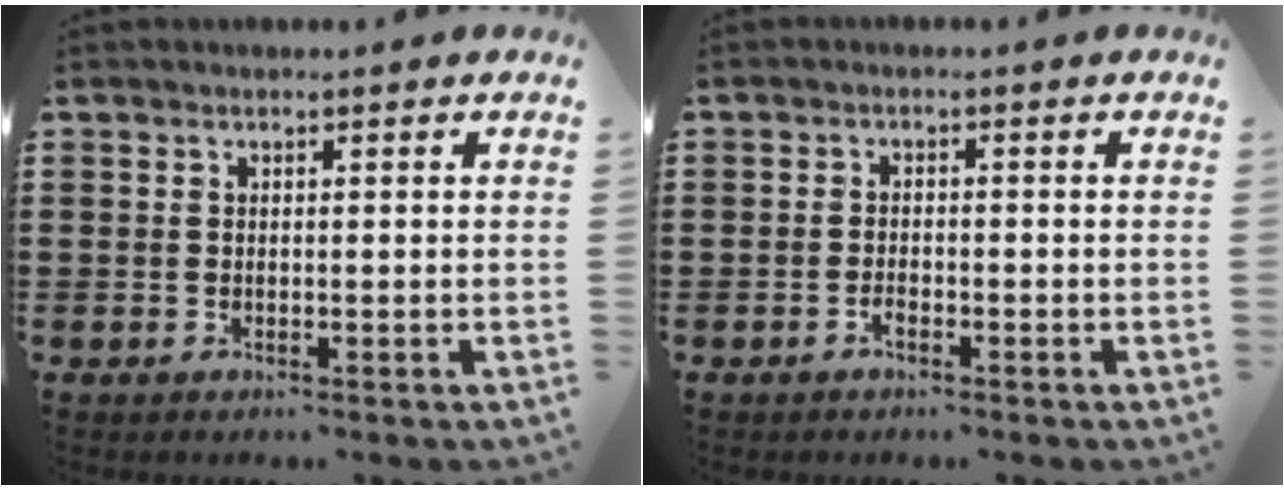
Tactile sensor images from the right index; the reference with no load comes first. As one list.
[{"total": 1.4, "force": [-1.0, 0.5, 0.9], "torque": [-0.020, -0.002, -0.017]}]